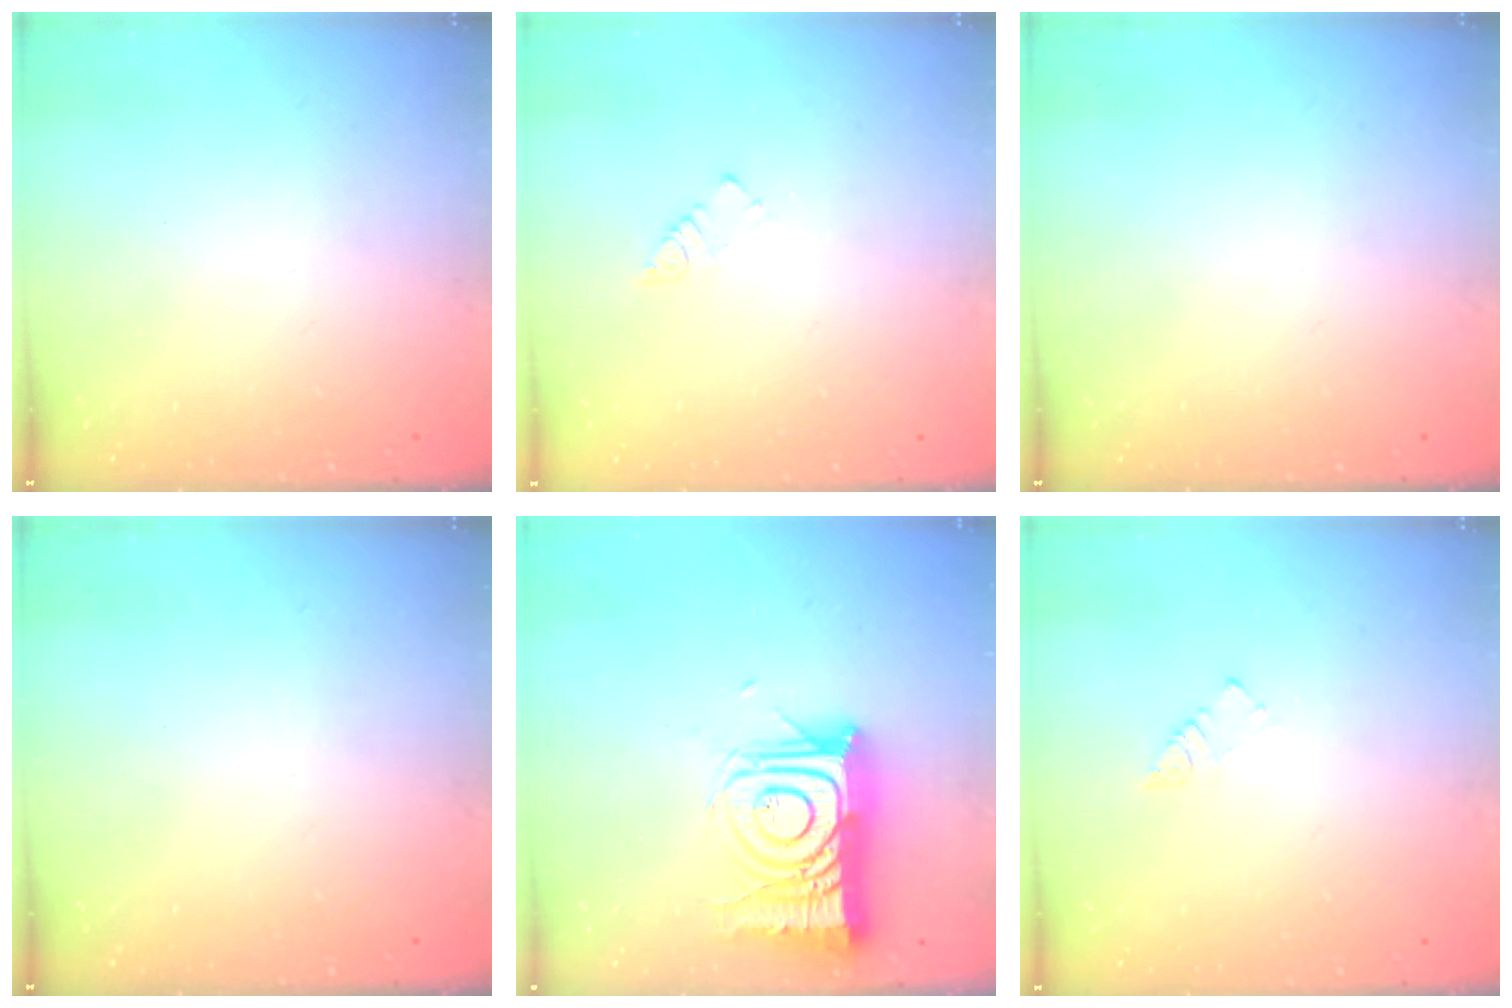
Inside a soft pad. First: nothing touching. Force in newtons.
{"total": 2.3, "press": 2.3, "slide": 0.4}
{"total": 0.0}
{"total": 0.0}
{"total": 16.7, "press": 16.6, "slide": 1.4}
{"total": 2.3, "press": 2.3, "slide": 0.4}